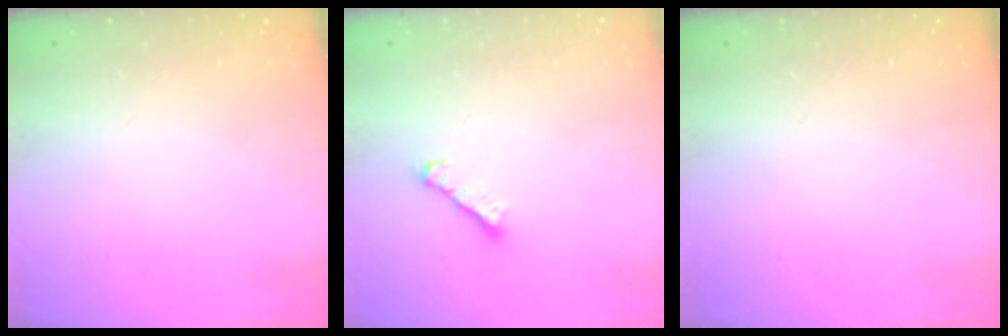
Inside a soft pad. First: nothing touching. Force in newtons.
{"total": 3.5, "press": 3.4, "slide": 0.7}
{"total": 0.0}